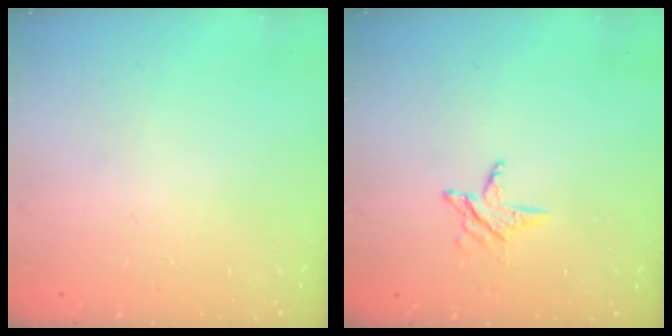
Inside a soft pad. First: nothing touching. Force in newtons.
{"total": 4.5, "press": 4.5, "slide": 0.4}